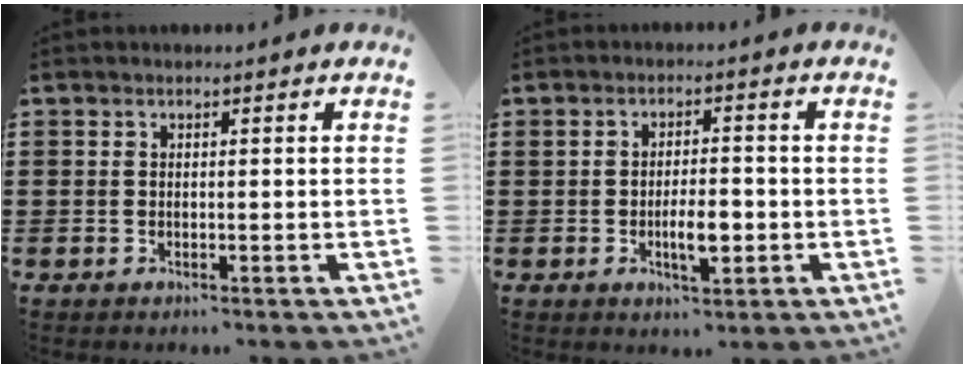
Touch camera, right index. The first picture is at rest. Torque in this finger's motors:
{"motor_torque": [0.26, 0.13, 0.41, 0.05]}